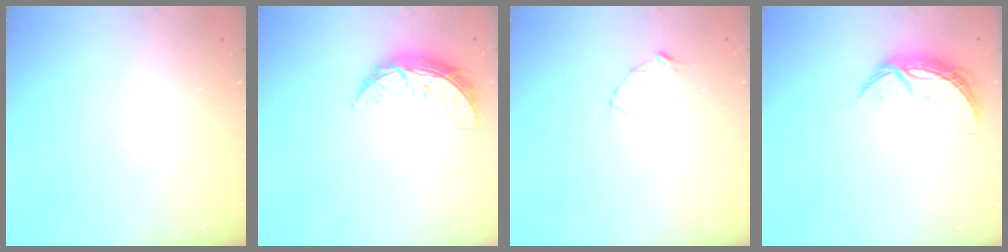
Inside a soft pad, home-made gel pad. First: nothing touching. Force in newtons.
{"total": 7.9, "press": 7.9, "slide": 0.6}
{"total": 3.1, "press": 3.1, "slide": 0.3}
{"total": 8.2, "press": 8.2, "slide": 0.4}